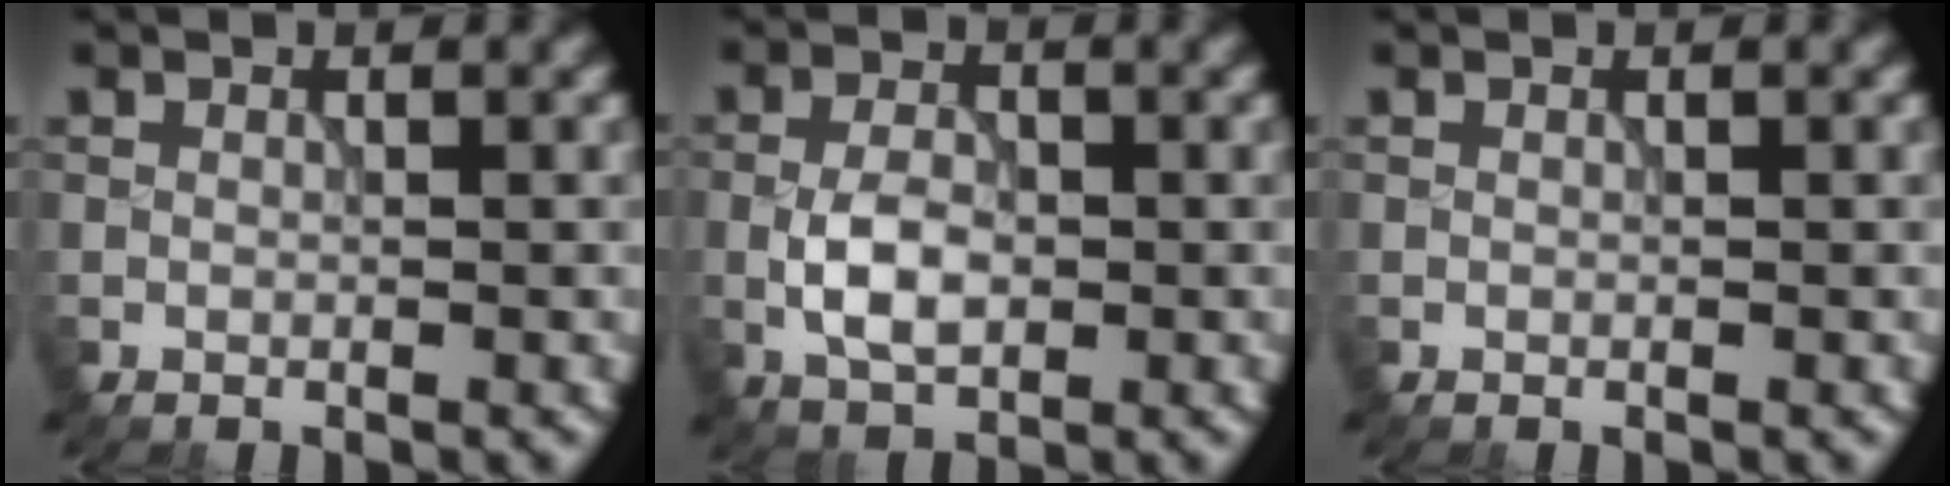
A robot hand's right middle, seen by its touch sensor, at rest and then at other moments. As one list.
[{"total": 3.9, "force": [-0.8, 2.3, 3.1], "torque": [-0.062, 0.001, -0.017]}, {"total": 0.0}]